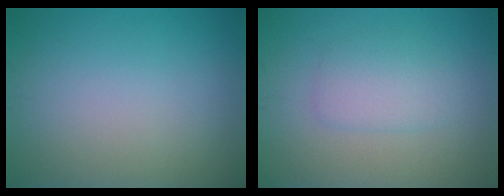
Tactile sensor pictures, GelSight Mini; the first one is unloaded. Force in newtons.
{"total": 2.3, "press": 2.3, "slide": 0.1}